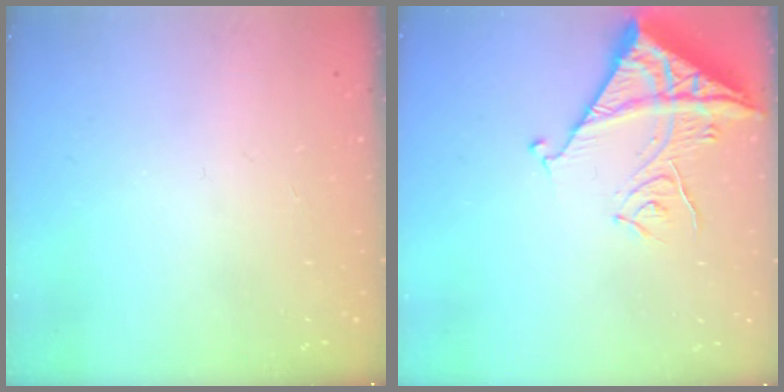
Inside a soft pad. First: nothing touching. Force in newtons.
{"total": 13.7, "press": 13.6, "slide": 1.1}